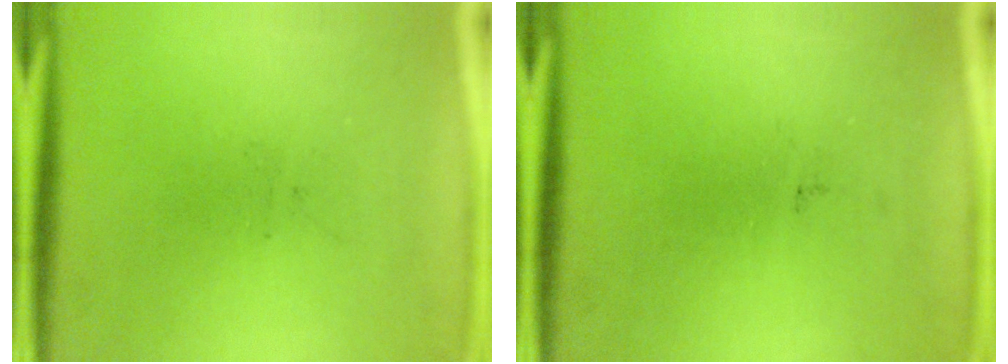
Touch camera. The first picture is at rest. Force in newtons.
{"total": 0.0}